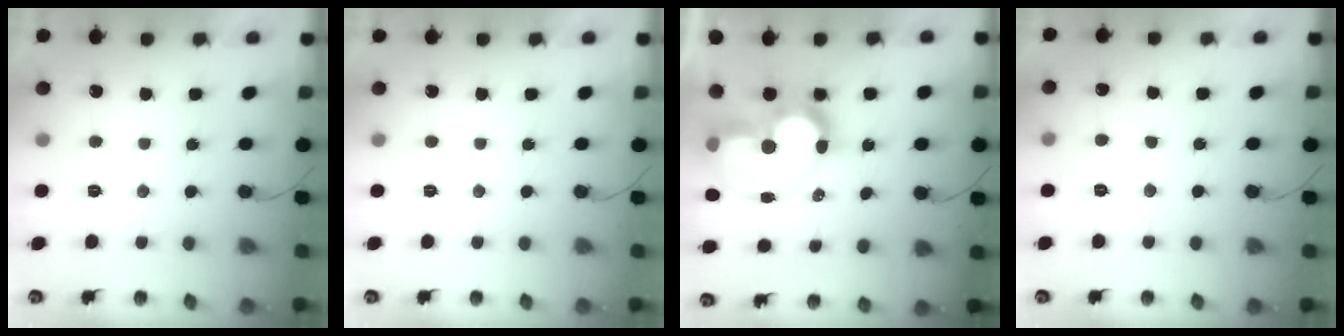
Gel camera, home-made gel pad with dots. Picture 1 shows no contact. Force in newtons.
{"total": 1.7, "press": 1.7, "slide": 0.1}
{"total": 13.3, "press": 13.0, "slide": 3.0}
{"total": 5.5, "press": 5.5, "slide": 0.5}